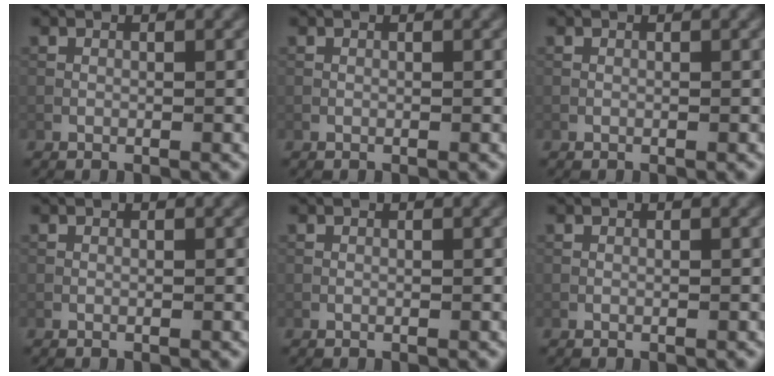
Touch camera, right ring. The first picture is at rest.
{"total": 0.0}
{"total": 0.0}
{"total": 0.0}
{"total": 0.0}
{"total": 0.0}